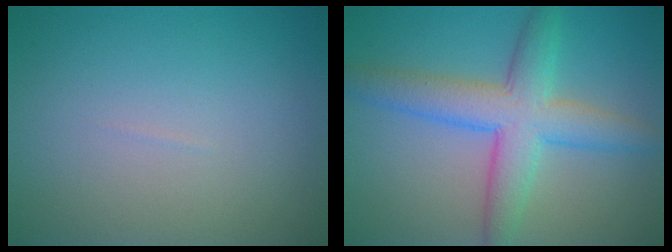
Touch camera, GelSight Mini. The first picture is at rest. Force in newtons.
{"total": 6.3, "press": 6.3, "slide": 0.1}